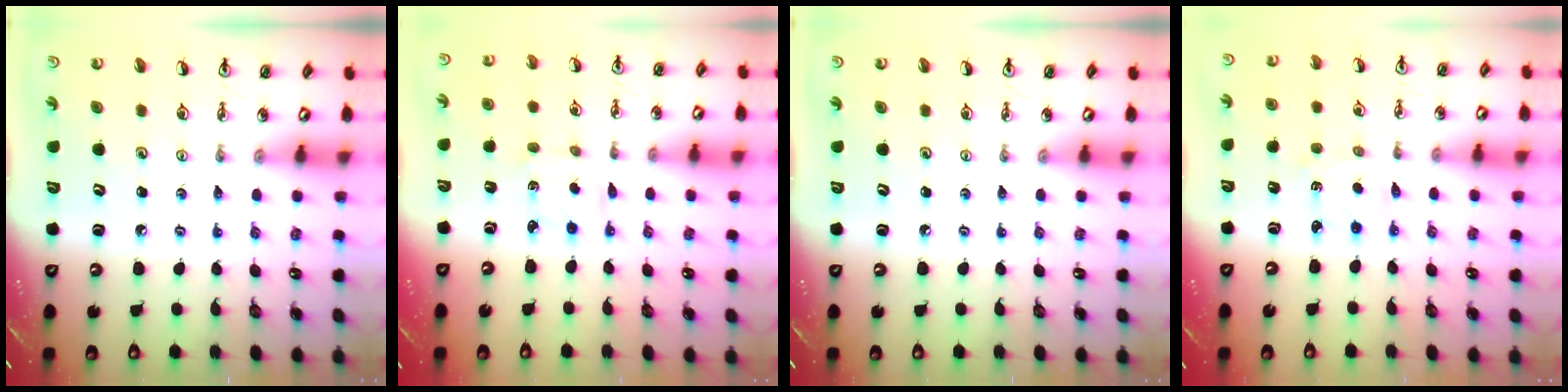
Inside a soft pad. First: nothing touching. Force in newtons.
{"total": 2.5, "press": 2.4, "slide": 0.5}
{"total": 0.0}
{"total": 1.5, "press": 1.5, "slide": 0.3}